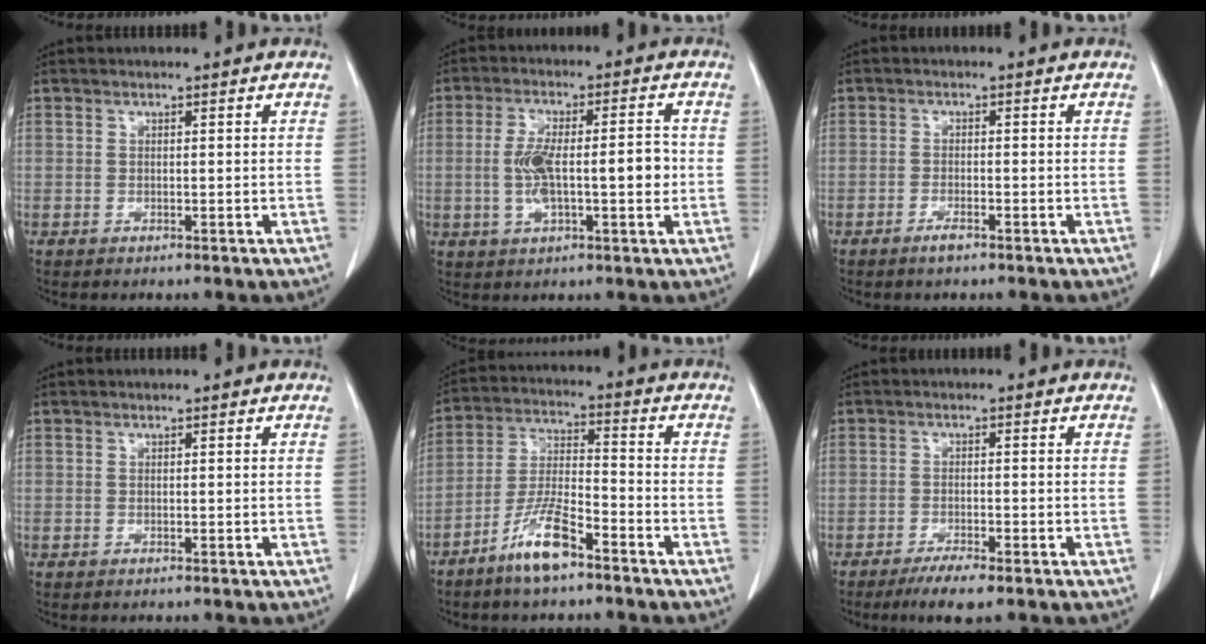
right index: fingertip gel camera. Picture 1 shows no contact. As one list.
[{"total": 9.8, "force": [-0.6, 2.7, 9.4], "torque": [-0.173, 0.016, -0.007]}, {"total": 1.8, "force": [-1.3, 0.4, 1.2], "torque": [-0.022, -0.001, -0.022]}, {"total": 0.0}, {"total": 9.0, "force": [-6.1, 1.6, 6.4], "torque": [-0.132, -0.010, -0.119]}, {"total": 4.4, "force": [-3.1, 0.4, 3.1], "torque": [-0.057, -0.011, -0.053]}]